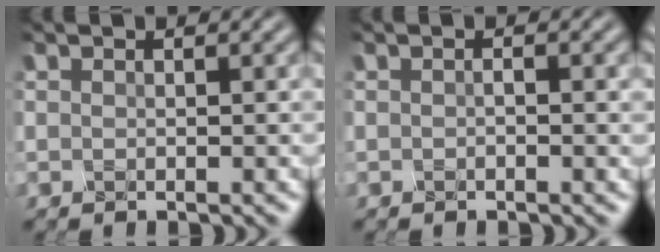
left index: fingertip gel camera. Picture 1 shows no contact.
{"total": 0.9, "force": [-0.3, 0.1, 0.9], "torque": [-0.012, 0.003, -0.005]}